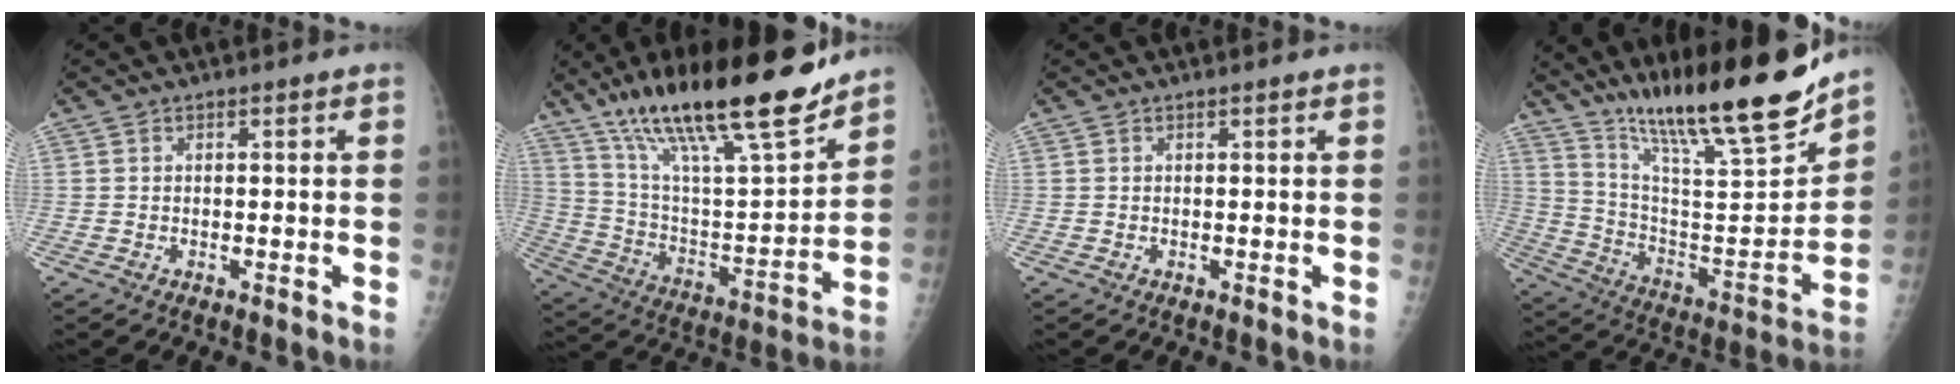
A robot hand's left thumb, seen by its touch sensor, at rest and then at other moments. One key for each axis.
{"total": 26.0, "fx": 18.7, "fy": 5.3, "fz": 17.2, "tx": -0.269, "ty": -0.068, "tz": 0.322}
{"total": 0.0}
{"total": 24.9, "fx": 19.2, "fy": 3.4, "fz": 15.5, "tx": -0.230, "ty": -0.093, "tz": 0.325}